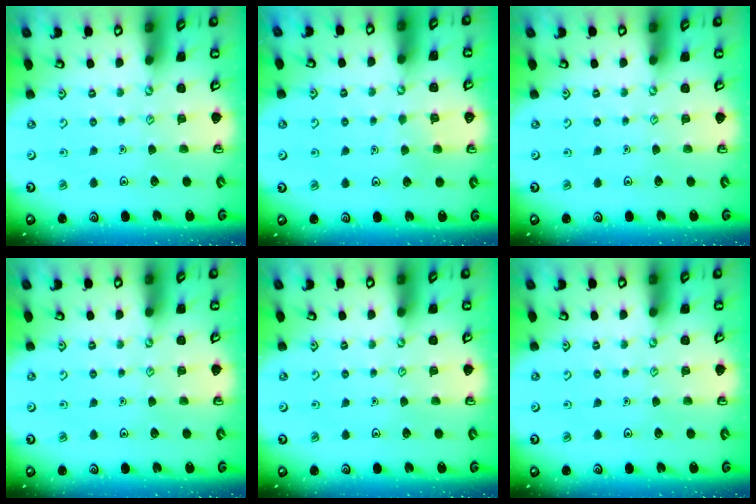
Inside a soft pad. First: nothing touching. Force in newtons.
{"total": 3.4, "press": 3.4, "slide": 0.3}
{"total": 0.0}
{"total": 0.0}
{"total": 0.0}
{"total": 0.0}